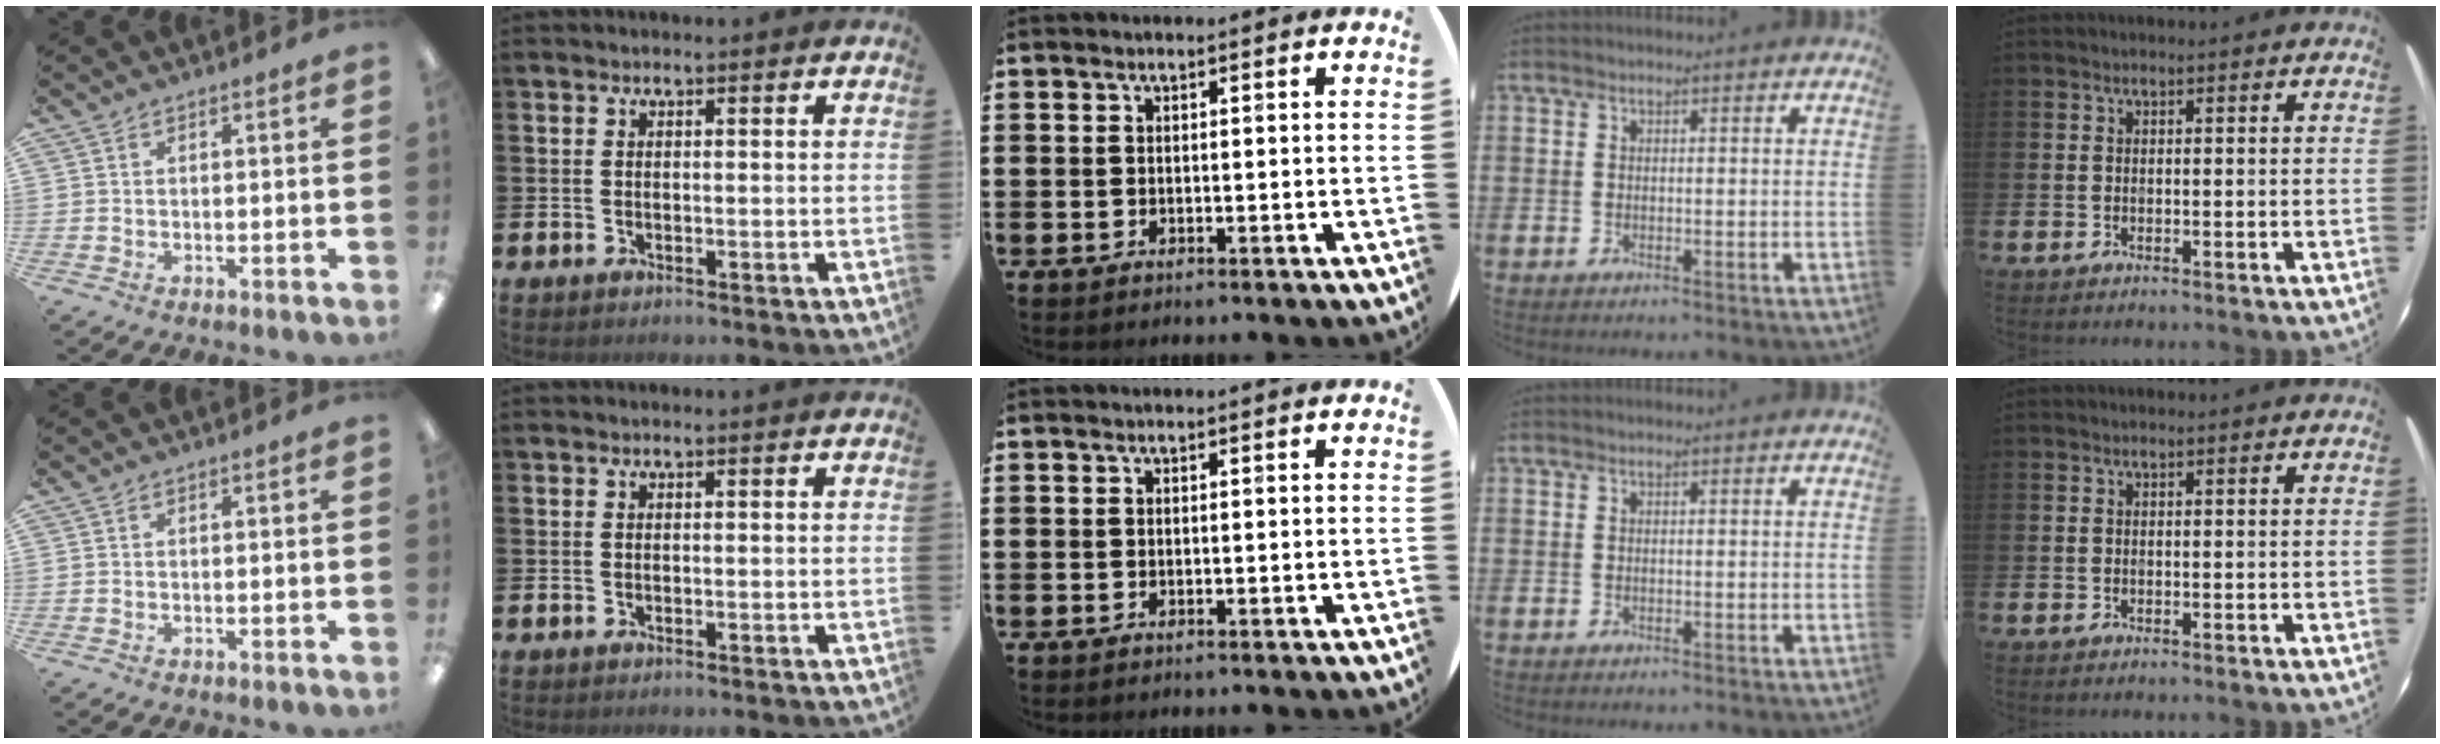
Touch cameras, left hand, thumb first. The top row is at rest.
{}